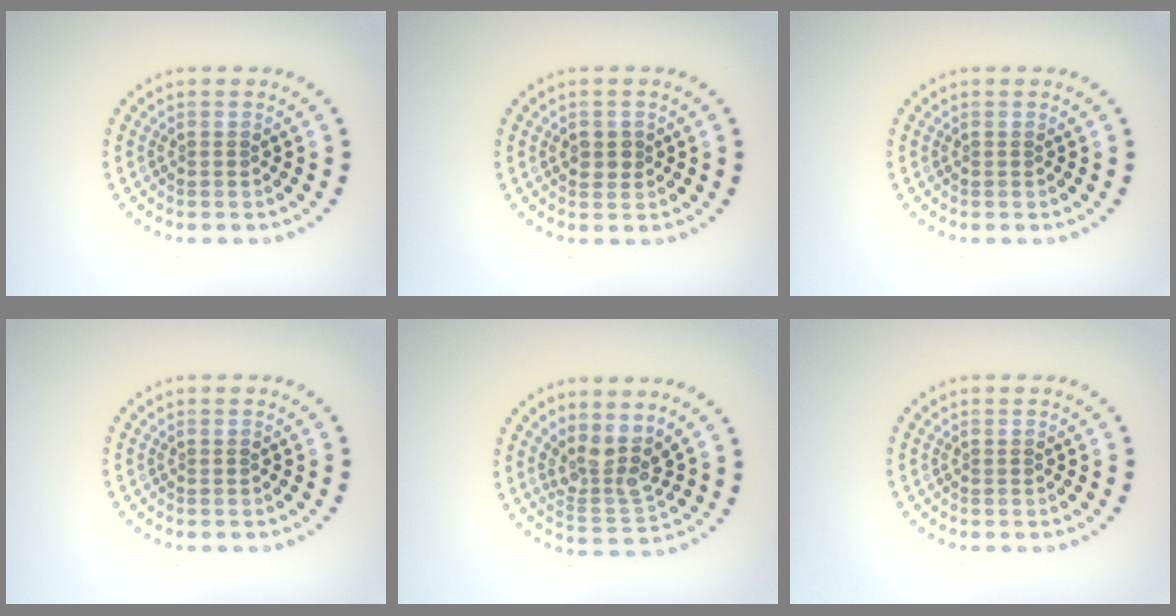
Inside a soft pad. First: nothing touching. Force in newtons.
{"total": 1.6, "press": 1.6, "slide": 0.3}
{"total": 0.0}
{"total": 0.0}
{"total": 3.5, "press": 2.8, "slide": 2.1}
{"total": 0.0}